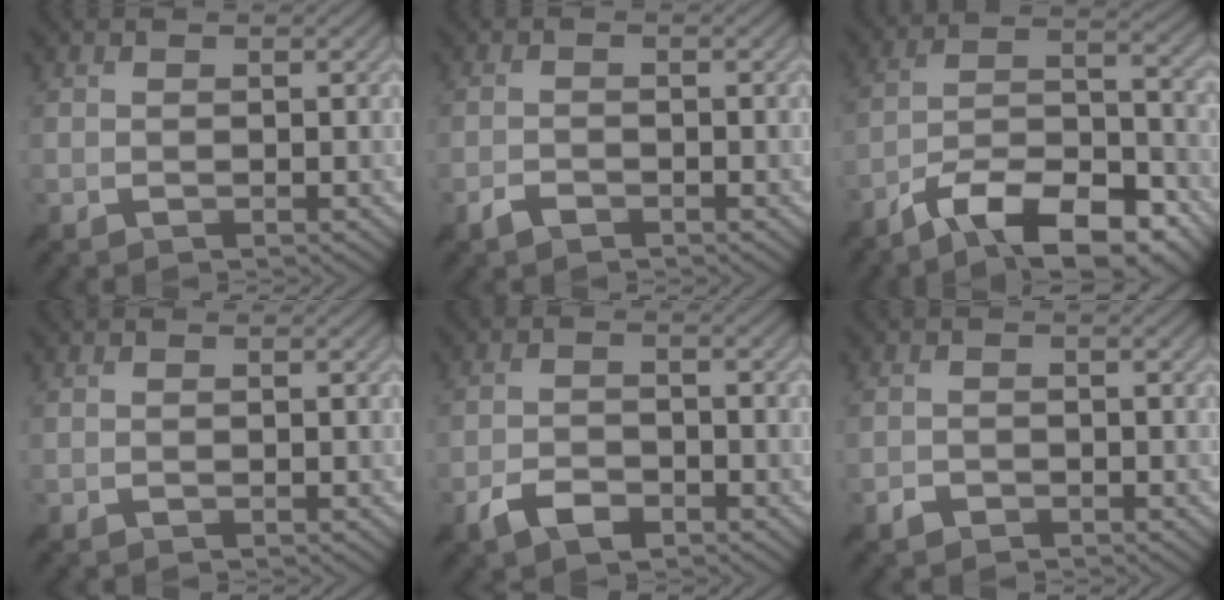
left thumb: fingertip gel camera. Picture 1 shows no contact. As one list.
[{"total": 1.5, "force": [-1.2, 0.6, 0.6], "torque": [-0.011, 0.000, -0.028]}, {"total": 14.3, "force": [-10.1, 4.8, 9.0], "torque": [-0.158, 0.001, -0.184]}, {"total": 0.0}, {"total": 3.6, "force": [-2.4, 1.7, 2.2], "torque": [-0.043, -0.002, -0.051]}, {"total": 1.2, "force": [-0.9, 0.8, 0.2], "torque": [0.001, 0.001, -0.021]}]